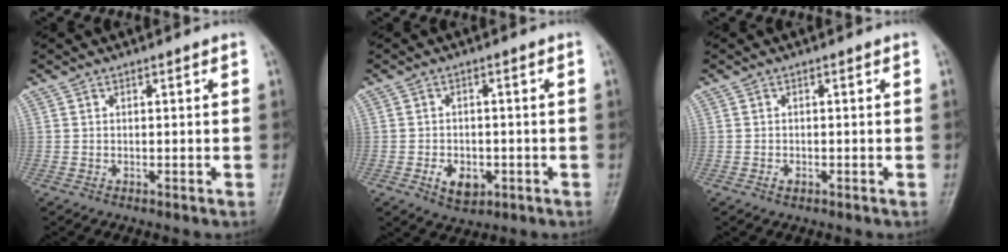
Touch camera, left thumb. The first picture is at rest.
{"total": 5.0, "force": [-1.7, 3.5, 3.1], "torque": [-0.041, 0.005, -0.020]}
{"total": 1.0, "force": [-0.3, 0.7, 0.7], "torque": [-0.010, 0.001, -0.004]}